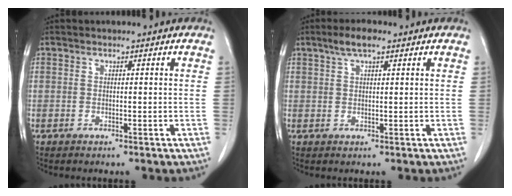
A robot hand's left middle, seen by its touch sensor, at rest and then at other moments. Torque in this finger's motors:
{"motor_torque": [0.37, -0.33, -0.01, 0.01]}